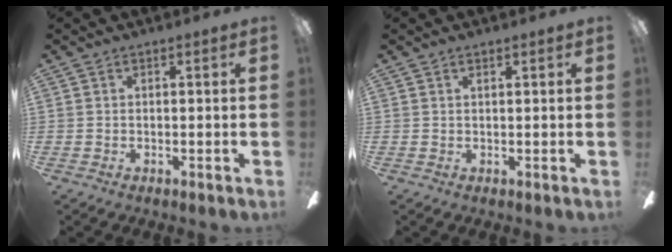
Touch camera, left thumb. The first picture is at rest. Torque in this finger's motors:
{"motor_torque": [-0.35, 0.07, -0.33, 0.13, 0.03]}